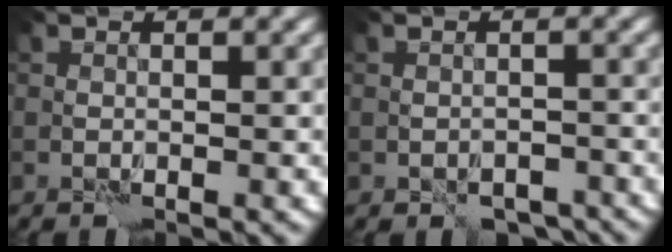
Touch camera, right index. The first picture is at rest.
{"total": 3.6, "force": [-2.8, 2.0, 1.0], "torque": [0.000, -0.001, -0.036]}